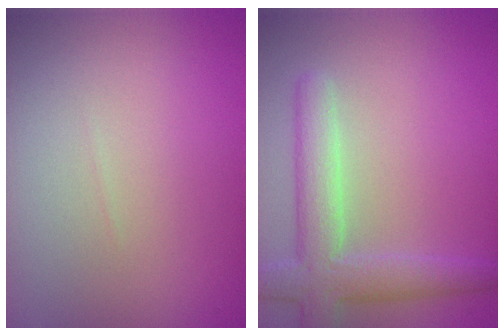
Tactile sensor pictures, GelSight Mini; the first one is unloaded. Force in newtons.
{"total": 4.7, "press": 4.7, "slide": 0.6}